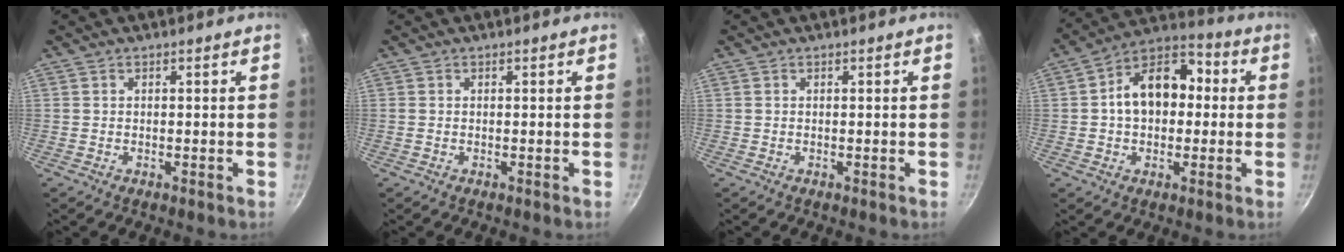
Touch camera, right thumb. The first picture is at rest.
{"total": 0.0}
{"total": 0.0}
{"total": 14.3, "force": [0.8, 10.1, 10.1], "torque": [-0.115, 0.040, -0.007]}